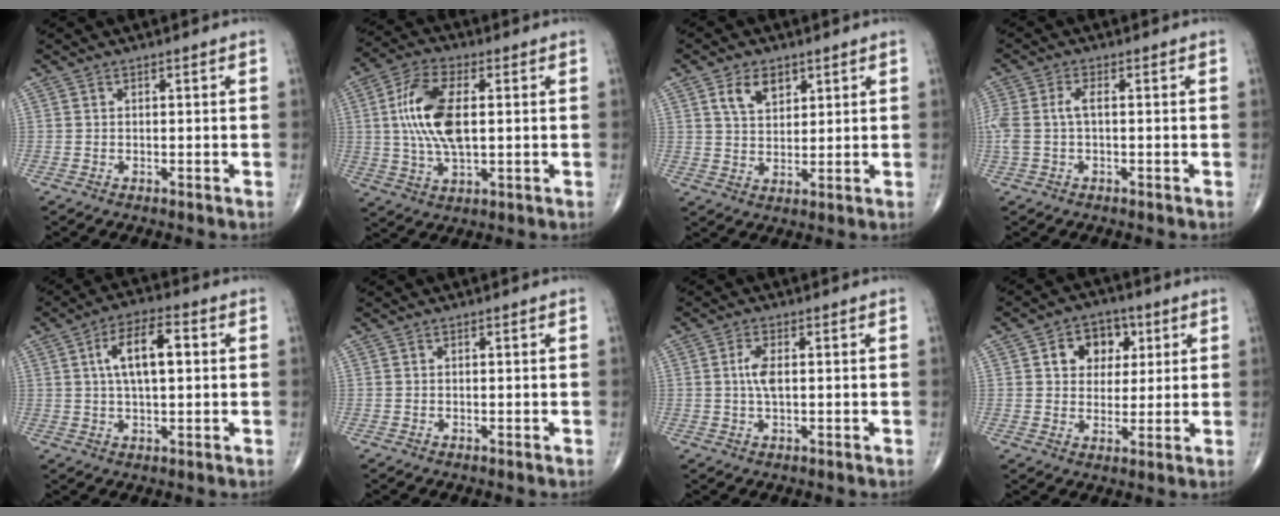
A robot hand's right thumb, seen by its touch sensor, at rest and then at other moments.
{"total": 13.1, "force": [1.5, 6.1, 11.5], "torque": [-0.234, 0.005, 0.028]}
{"total": 6.1, "force": [3.1, 3.7, 3.7], "torque": [-0.047, -0.016, 0.057]}
{"total": 4.5, "force": [0.1, 1.9, 4.1], "torque": [-0.118, 0.015, 0.002]}
{"total": 9.9, "force": [1.9, 4.2, 8.7], "torque": [-0.144, 0.014, 0.028]}
{"total": 0.0}
{"total": 3.6, "force": [0.4, 1.4, 3.3], "torque": [-0.074, 0.003, 0.006]}
{"total": 8.7, "force": [2.9, 6.7, 4.8], "torque": [-0.026, -0.003, 0.040]}